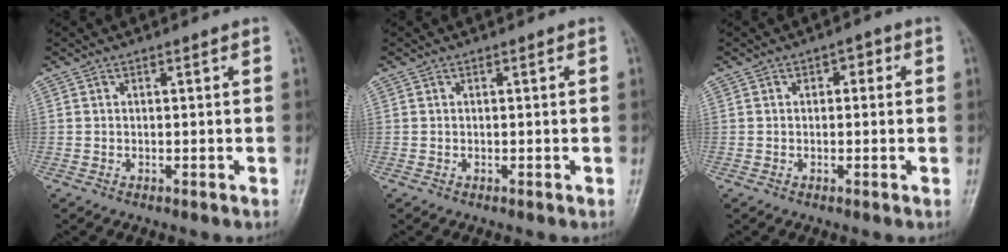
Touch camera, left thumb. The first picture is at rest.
{"total": 0.0}
{"total": 2.2, "force": [0.5, 1.5, 1.5], "torque": [-0.002, 0.006, -0.001]}